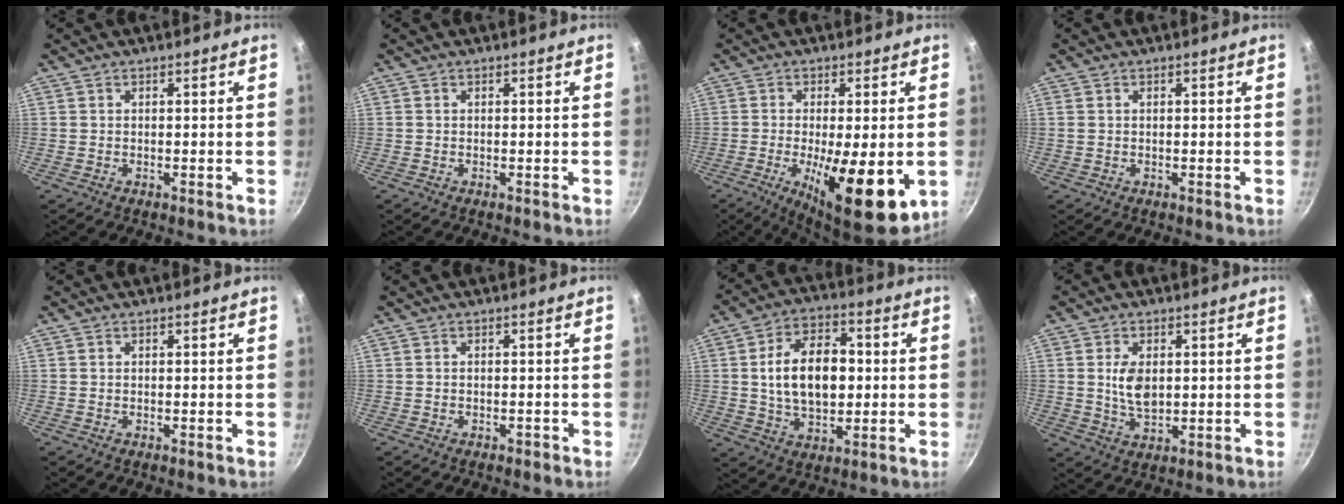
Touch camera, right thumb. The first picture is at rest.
{"total": 0.0}
{"total": 16.3, "force": [-4.2, 5.1, 14.9], "torque": [-0.210, -0.025, -0.045]}
{"total": 0.9, "force": [0.1, 0.6, 0.6], "torque": [-0.018, 0.006, 0.008]}
{"total": 0.0}
{"total": 0.7, "force": [-0.5, 0.4, 0.3], "torque": [-0.006, 0.003, -0.009]}
{"total": 14.6, "force": [1.0, 8.9, 11.6], "torque": [-0.172, 0.012, 0.016]}
{"total": 6.1, "force": [0.8, 3.6, 4.9], "torque": [-0.083, -0.011, 0.022]}